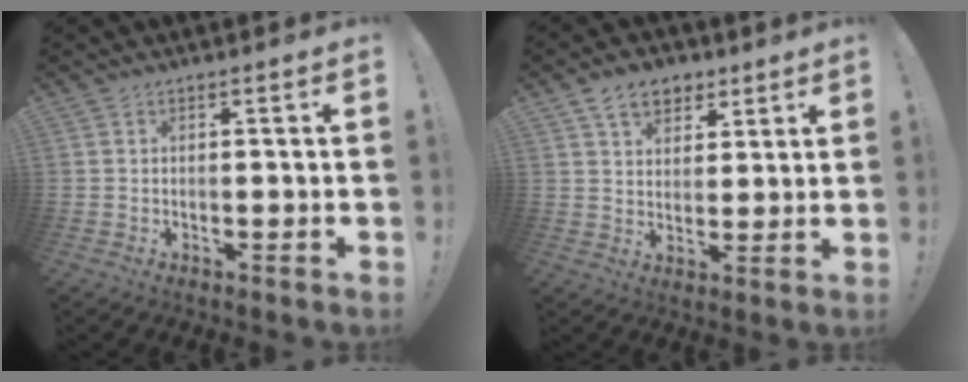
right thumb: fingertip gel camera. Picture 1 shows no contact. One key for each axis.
{"total": 9.8, "fx": 5.6, "fy": 6.8, "fz": 4.3, "tx": -0.061, "ty": -0.020, "tz": 0.108}